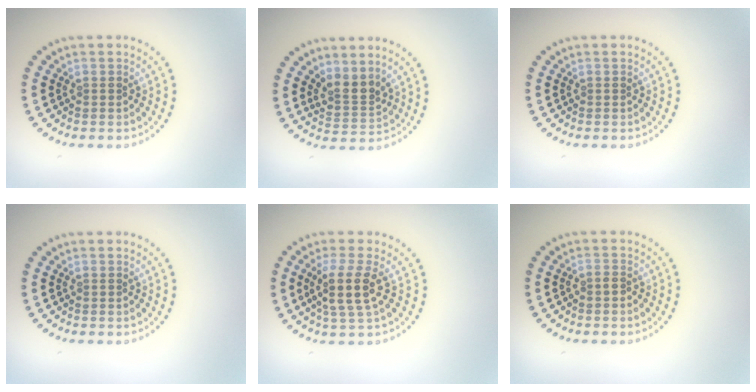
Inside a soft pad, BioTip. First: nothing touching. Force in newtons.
{"total": 2.5, "press": 1.8, "slide": 1.8}
{"total": 0.0}
{"total": 0.0}
{"total": 3.5, "press": 2.8, "slide": 2.0}
{"total": 0.7, "press": 0.3, "slide": 0.6}